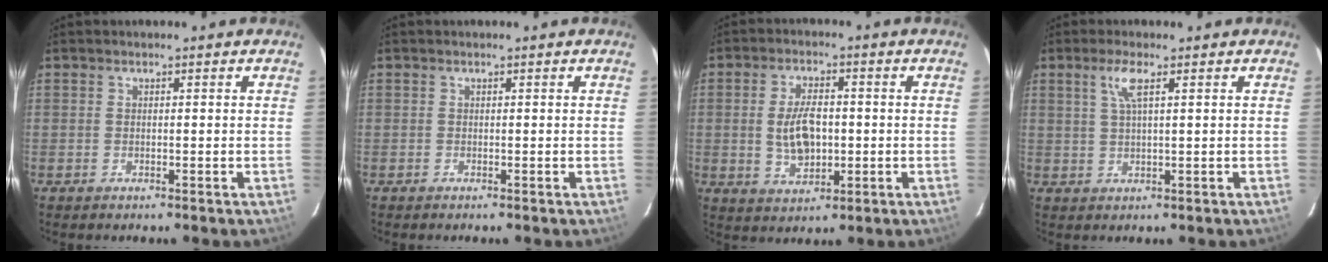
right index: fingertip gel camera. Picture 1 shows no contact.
{"total": 0.0}
{"total": 8.1, "force": [-0.3, 4.4, 6.9], "torque": [-0.134, 0.001, 0.002]}
{"total": 3.6, "force": [1.7, 0.3, 3.2], "torque": [-0.065, 0.004, 0.033]}